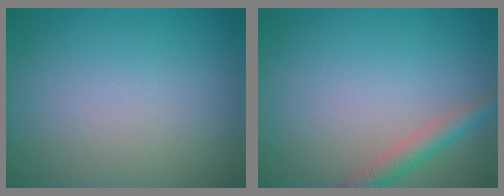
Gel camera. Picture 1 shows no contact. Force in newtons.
{"total": 2.6, "press": 2.6, "slide": 0.2}